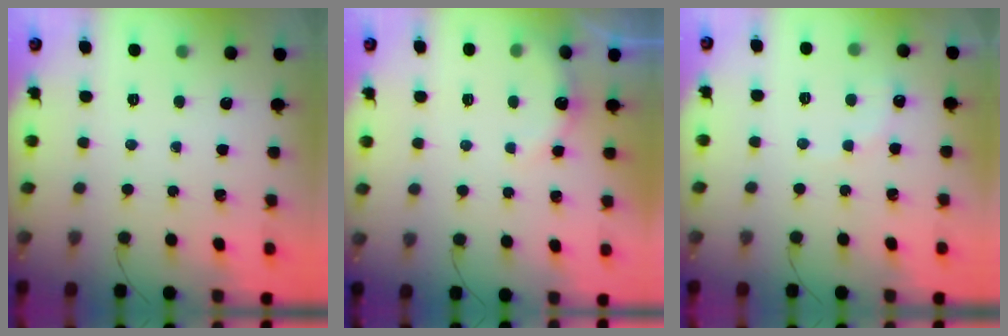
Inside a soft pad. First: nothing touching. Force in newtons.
{"total": 6.8, "press": 6.6, "slide": 1.3}
{"total": 6.1, "press": 5.9, "slide": 1.4}